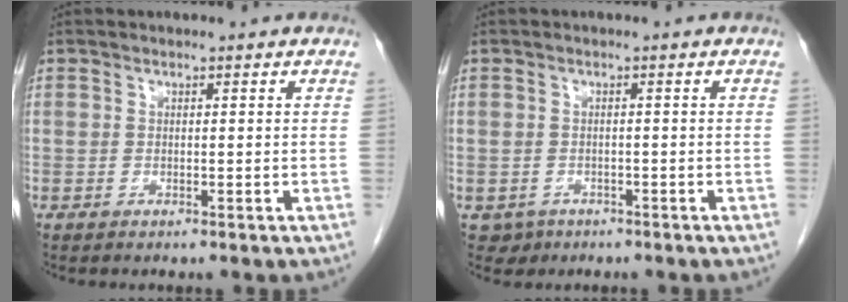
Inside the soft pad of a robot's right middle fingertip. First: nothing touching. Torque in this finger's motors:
{"motor_torque": [-0.22, -0.26, -0.05, -0.02]}